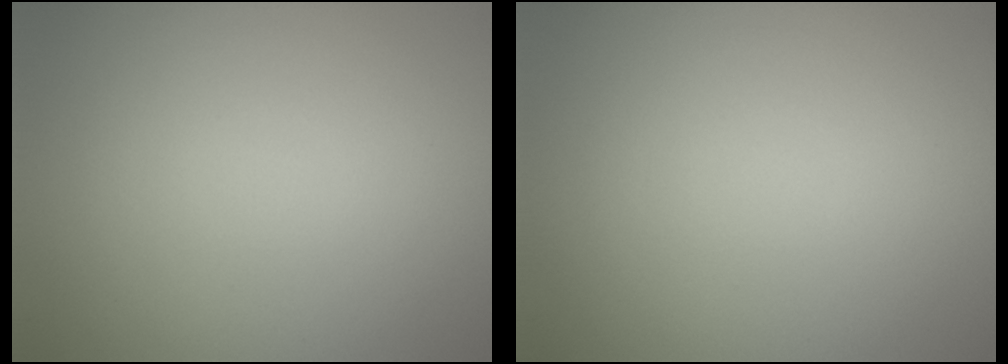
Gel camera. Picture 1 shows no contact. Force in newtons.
{"total": 0.0}